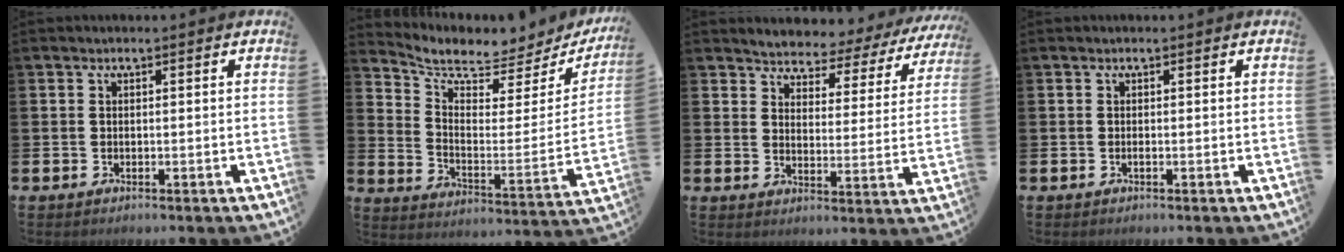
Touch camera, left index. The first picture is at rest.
{"total": 6.1, "force": [5.6, 1.7, 1.8], "torque": [-0.059, -0.055, 0.090]}
{"total": 3.3, "force": [3.2, 0.9, 0.0], "torque": [-0.023, -0.035, 0.045]}
{"total": 0.0}